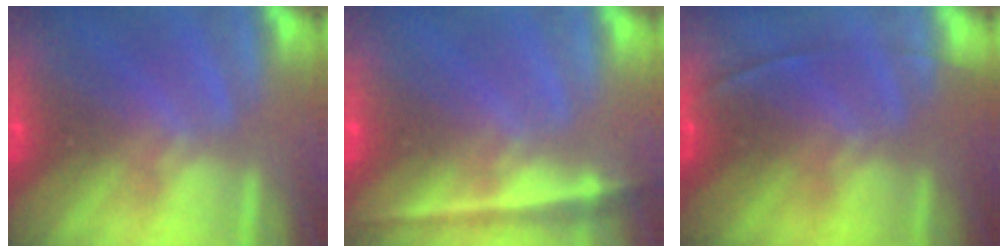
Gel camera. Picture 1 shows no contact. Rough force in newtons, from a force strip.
{"total": 1.9}
{"total": 1.8}